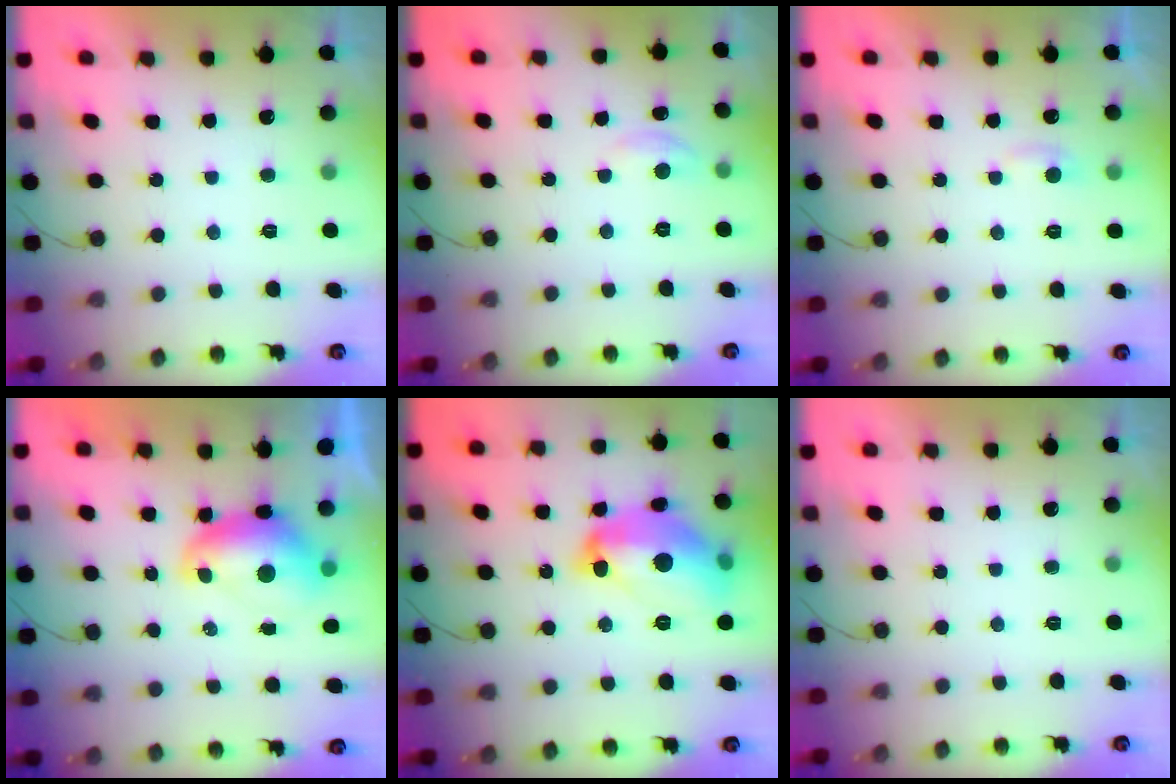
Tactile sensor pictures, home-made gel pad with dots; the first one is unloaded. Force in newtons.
{"total": 2.7, "press": 2.7, "slide": 0.3}
{"total": 3.7, "press": 3.7, "slide": 0.4}
{"total": 9.2, "press": 9.1, "slide": 1.0}
{"total": 18.0, "press": 18.0, "slide": 1.0}
{"total": 0.0}